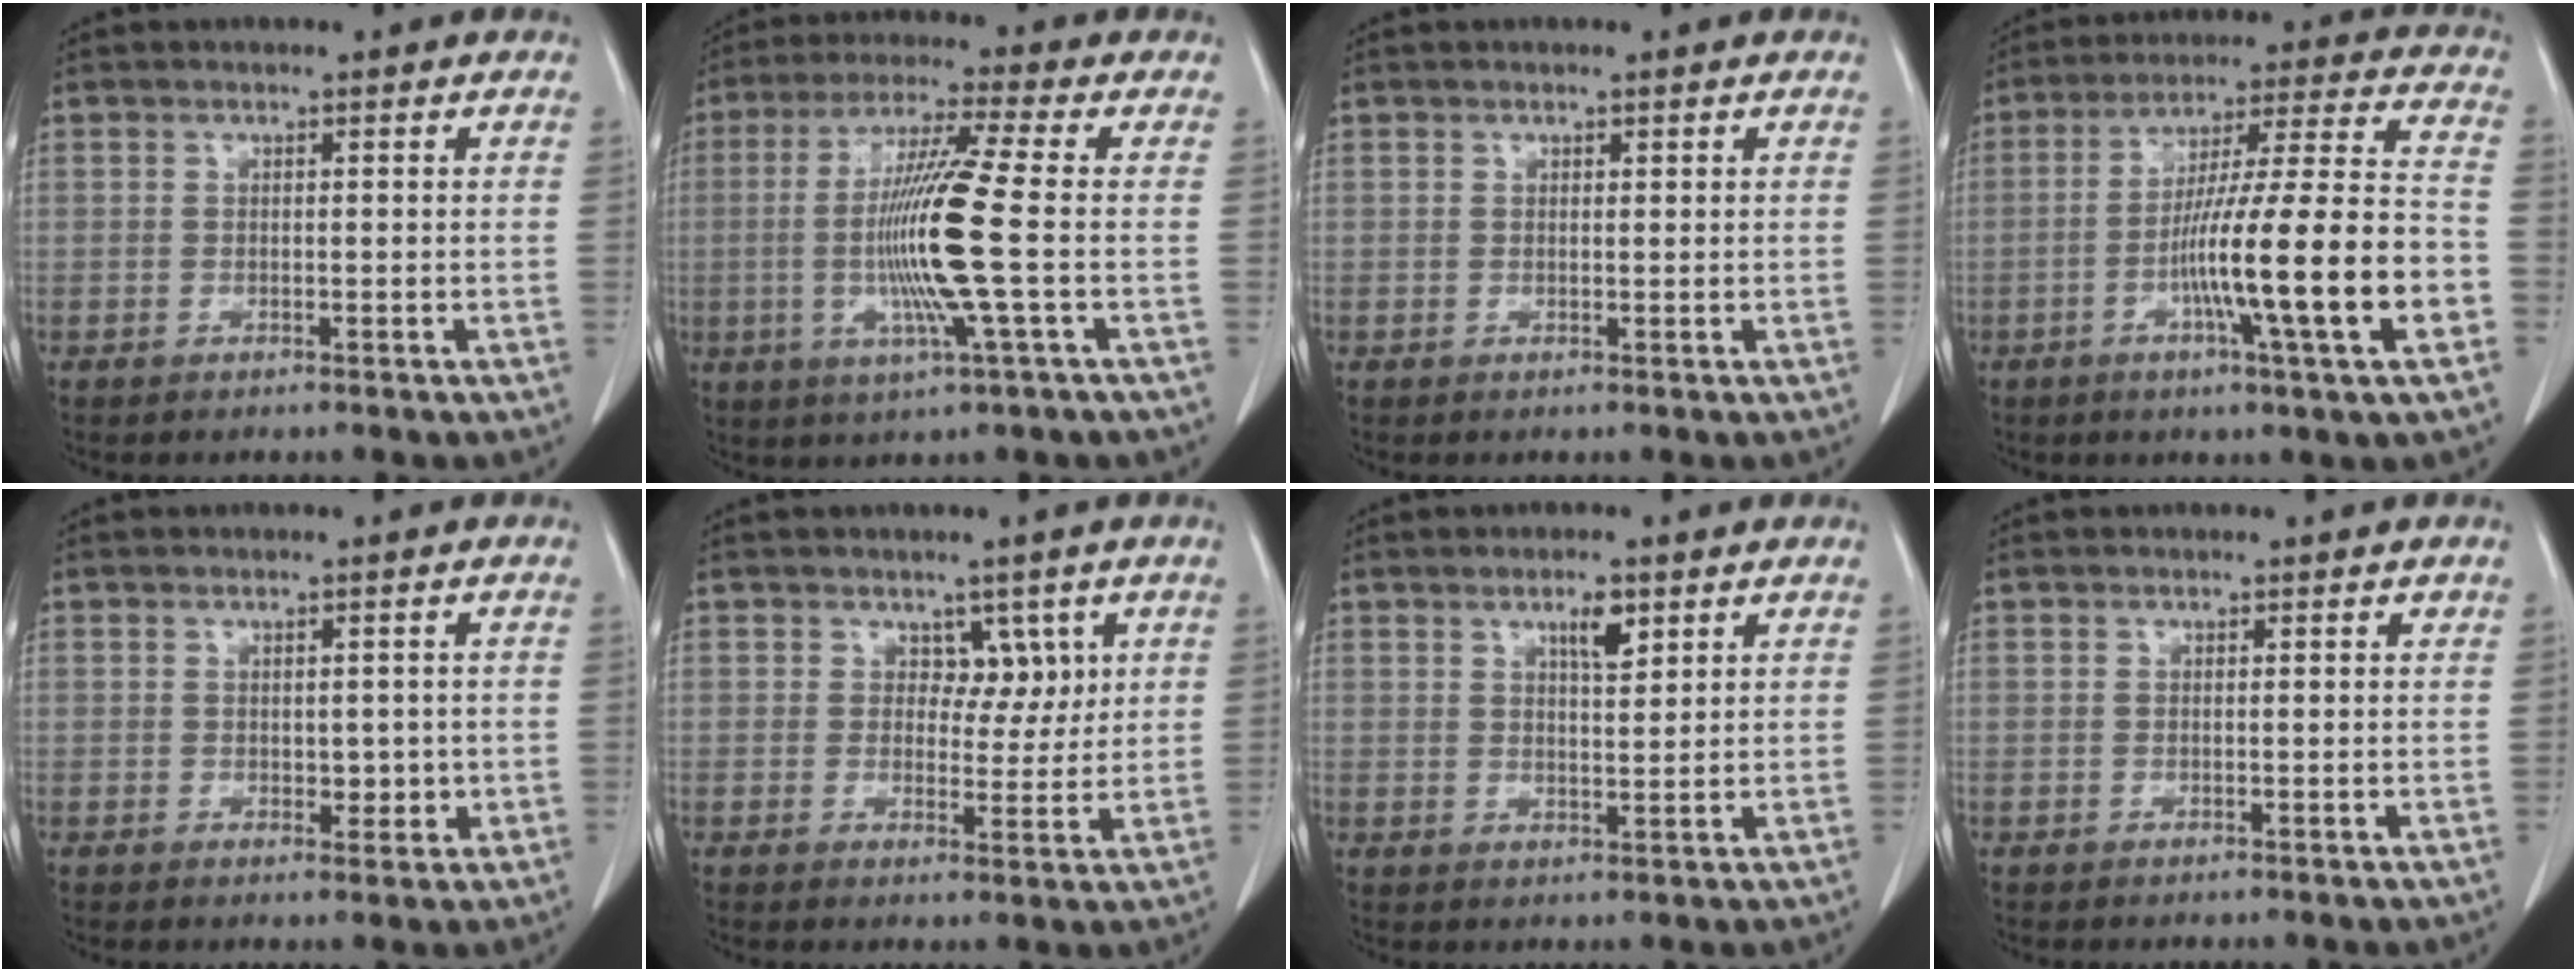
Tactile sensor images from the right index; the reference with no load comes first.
{"total": 12.8, "force": [-1.4, -1.3, 12.6], "torque": [-0.253, -0.014, -0.035]}
{"total": 0.0}
{"total": 18.5, "force": [-5.6, -0.1, 17.7], "torque": [-0.275, 0.000, -0.091]}
{"total": 2.6, "force": [-0.1, 1.7, 2.0], "torque": [-0.021, -0.001, 0.007]}
{"total": 3.8, "force": [1.7, 2.5, 2.3], "torque": [-0.019, 0.001, 0.026]}
{"total": 3.7, "force": [2.2, 1.0, 2.8], "torque": [-0.049, -0.001, 0.036]}
{"total": 0.0}